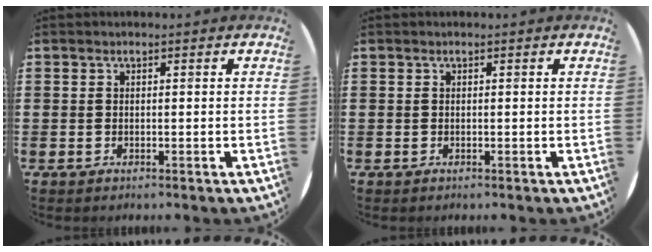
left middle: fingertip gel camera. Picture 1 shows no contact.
{"total": 0.0}